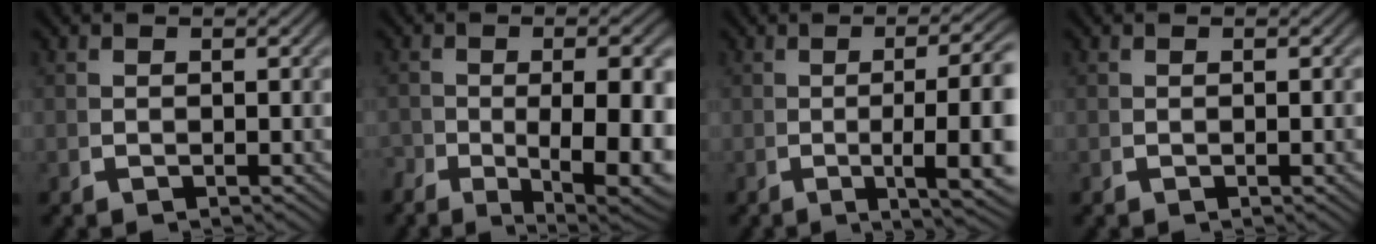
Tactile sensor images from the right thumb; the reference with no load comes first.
{"total": 8.9, "force": [-2.4, 3.9, 7.6], "torque": [-0.109, -0.029, -0.019]}
{"total": 9.2, "force": [-1.4, 3.2, 8.5], "torque": [-0.133, -0.011, -0.012]}
{"total": 0.6, "force": [-0.1, 0.0, 0.5], "torque": [-0.010, 0.003, -0.001]}